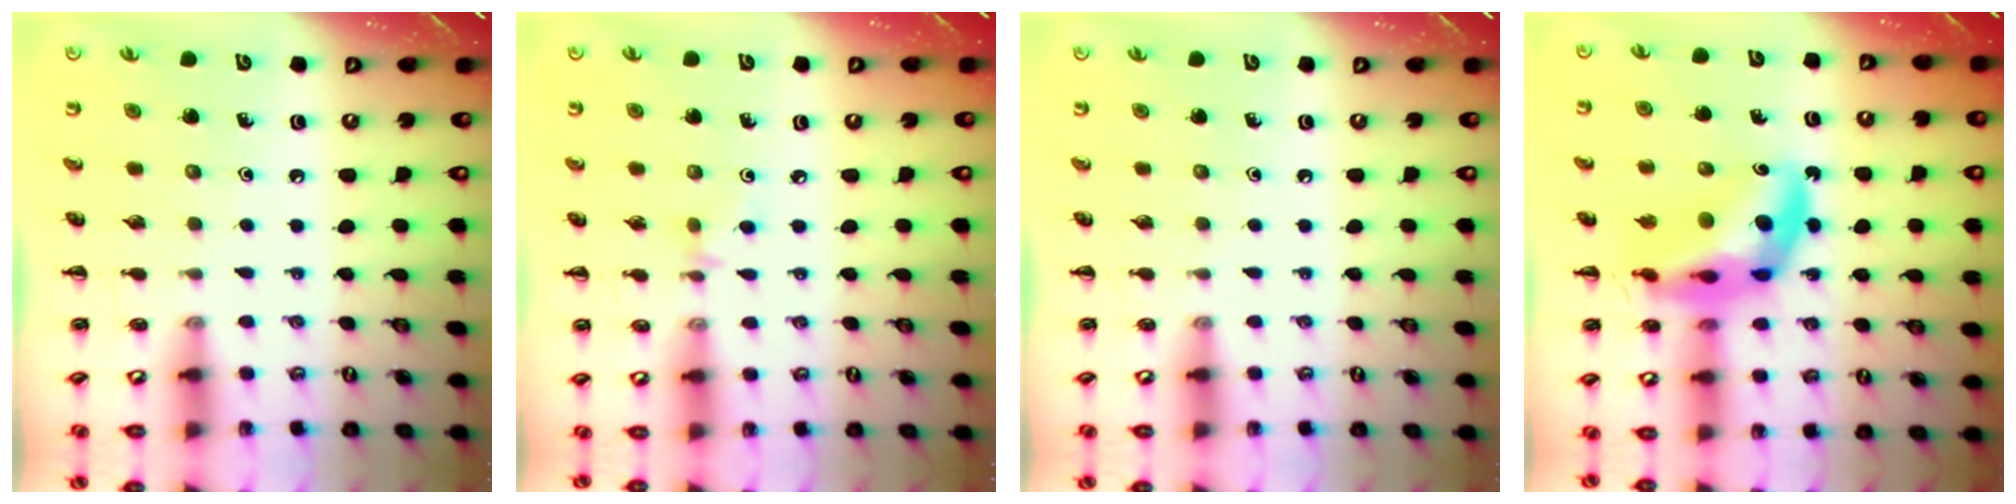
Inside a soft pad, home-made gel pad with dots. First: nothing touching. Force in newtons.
{"total": 2.8, "press": 2.5, "slide": 1.1}
{"total": 0.0}
{"total": 15.6, "press": 15.0, "slide": 4.3}